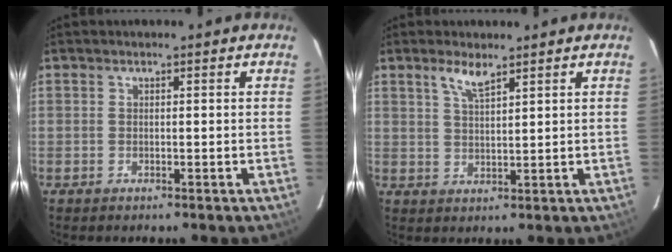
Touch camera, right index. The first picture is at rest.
{"total": 3.7, "force": [2.7, 0.8, 2.4], "torque": [-0.047, 0.001, 0.052]}